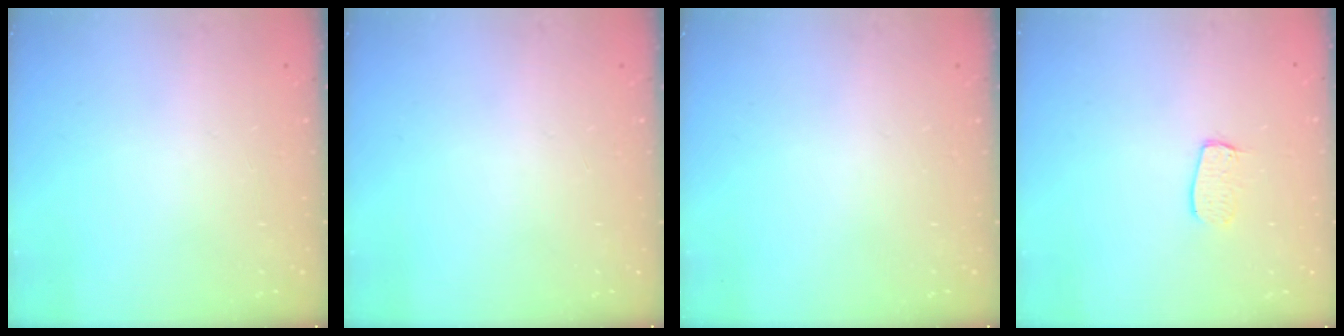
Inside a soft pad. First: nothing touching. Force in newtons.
{"total": 0.0}
{"total": 0.0}
{"total": 6.6, "press": 6.6, "slide": 0.4}